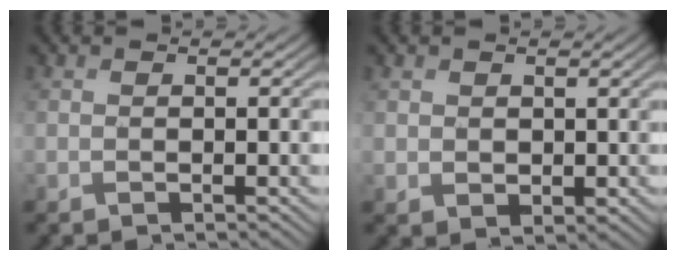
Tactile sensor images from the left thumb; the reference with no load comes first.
{"total": 2.1, "force": [1.0, 1.6, 0.8], "torque": [-0.024, -0.006, 0.022]}